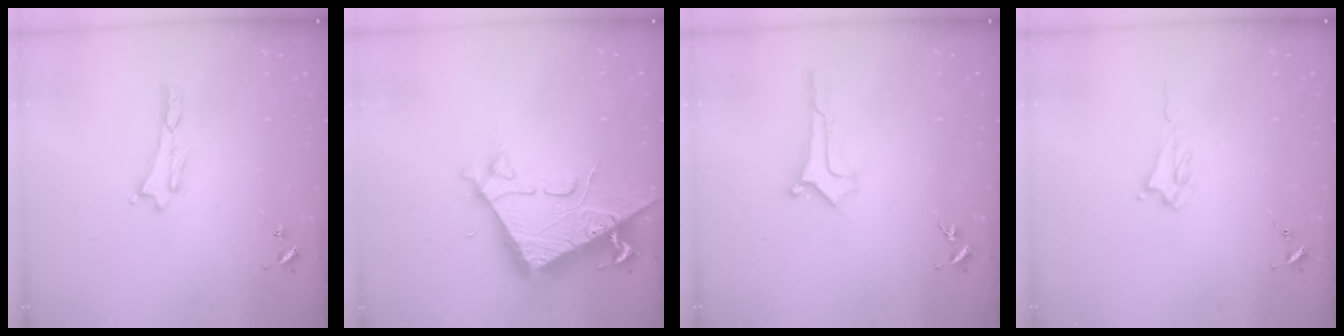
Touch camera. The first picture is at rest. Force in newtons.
{"total": 8.5, "press": 8.4, "slide": 0.9}
{"total": 0.9, "press": 0.9, "slide": 0.1}
{"total": 1.6, "press": 1.5, "slide": 0.4}